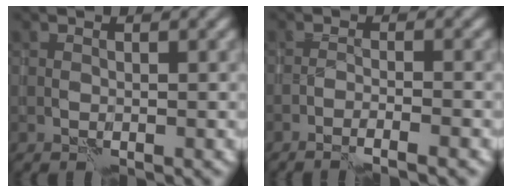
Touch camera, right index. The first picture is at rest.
{"total": 3.0, "force": [-2.3, 0.3, 1.8], "torque": [-0.026, 0.007, -0.042]}